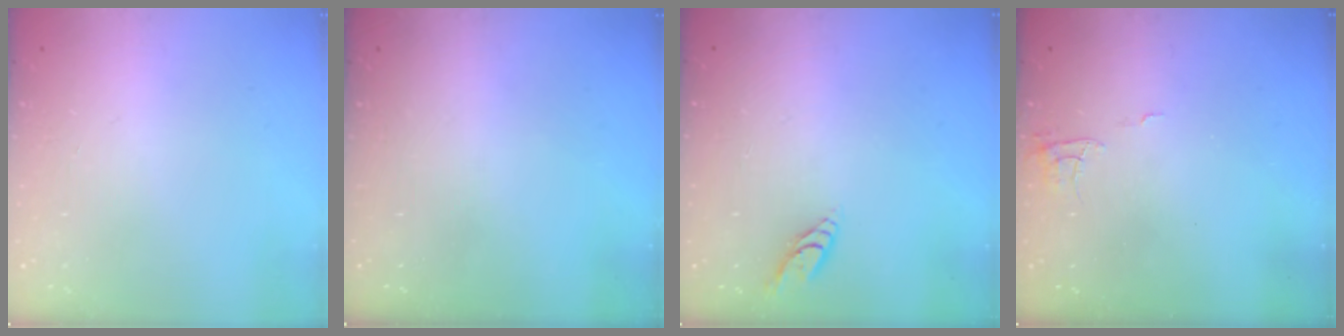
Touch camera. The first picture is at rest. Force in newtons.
{"total": 0.0}
{"total": 4.3, "press": 4.3, "slide": 0.5}
{"total": 5.0, "press": 5.0, "slide": 0.4}